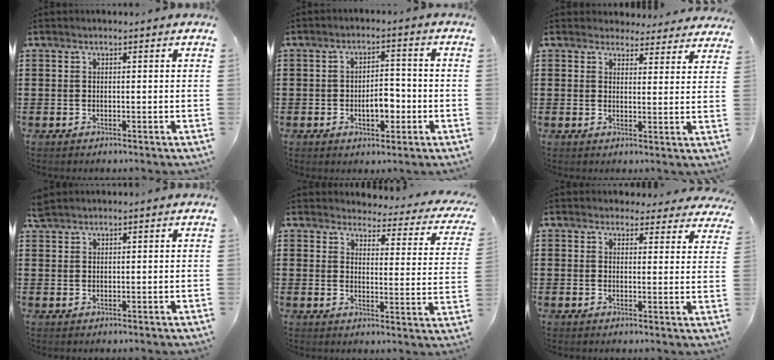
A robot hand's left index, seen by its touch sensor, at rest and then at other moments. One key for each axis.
{"total": 5.1, "fx": -1.4, "fy": 2.6, "fz": 4.2, "tx": -0.058, "ty": 0.003, "tz": -0.031}
{"total": 3.6, "fx": 3.4, "fy": 1.0, "fz": 0.4, "tx": -0.011, "ty": -0.013, "tz": 0.062}
{"total": 1.6, "fx": 1.4, "fy": 0.4, "fz": 0.5, "tx": -0.012, "ty": 0.002, "tz": 0.028}
{"total": 3.5, "fx": 3.3, "fy": 0.6, "fz": 0.9, "tx": -0.031, "ty": -0.030, "tz": 0.051}
{"total": 3.0, "fx": 2.7, "fy": 1.1, "fz": 0.4, "tx": -0.011, "ty": -0.008, "tz": 0.049}